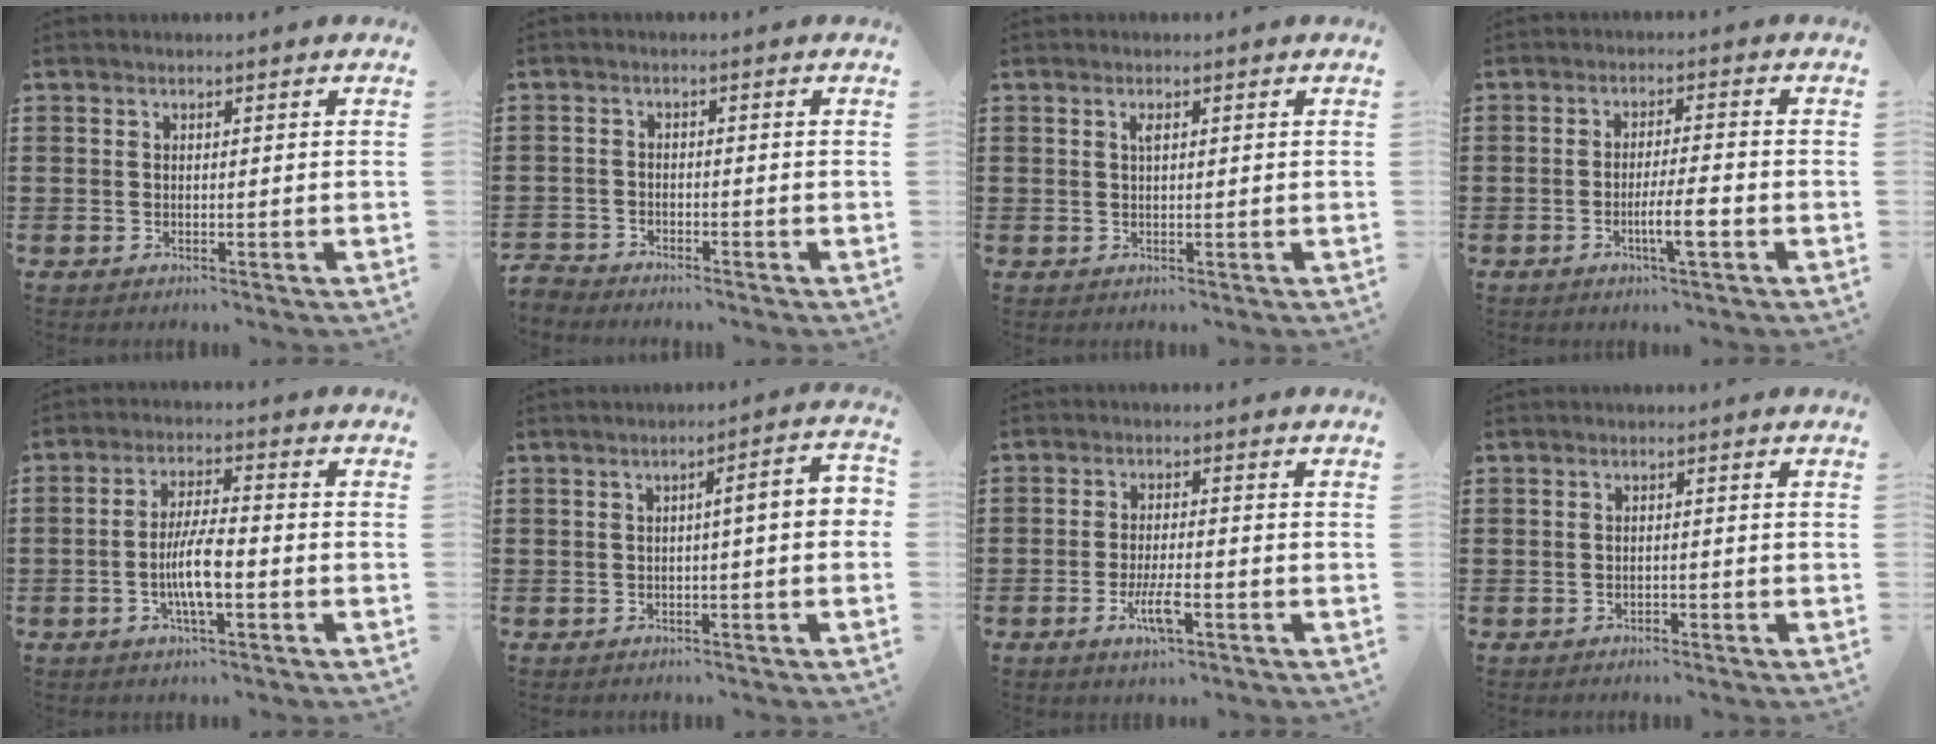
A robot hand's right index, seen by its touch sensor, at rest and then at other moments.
{"total": 2.3, "force": [-2.2, 0.3, -0.2], "torque": [-0.012, -0.002, -0.053]}
{"total": 1.2, "force": [0.4, 0.4, 1.1], "torque": [-0.023, 0.003, 0.006]}
{"total": 5.3, "force": [-2.0, 0.4, 4.9], "torque": [-0.095, -0.014, -0.037]}
{"total": 6.7, "force": [-1.8, 1.7, 6.2], "torque": [-0.126, -0.001, -0.037]}
{"total": 3.7, "force": [-0.5, 0.3, 3.7], "torque": [-0.065, 0.002, -0.012]}
{"total": 5.2, "force": [-2.3, 1.3, 4.5], "torque": [-0.094, -0.006, -0.044]}
{"total": 0.8, "force": [-0.7, 0.4, 0.2], "torque": [-0.008, -0.001, -0.015]}